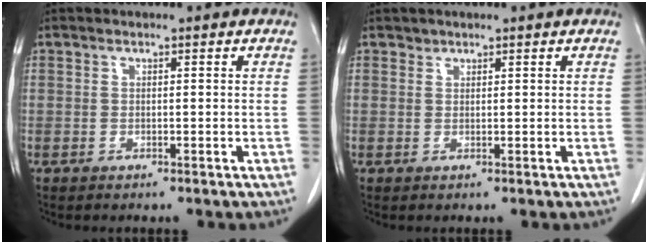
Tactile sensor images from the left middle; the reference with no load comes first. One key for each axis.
{"total": 0.7, "fx": 0.6, "fy": 0.2, "fz": -0.1, "tx": 0.002, "ty": -0.004, "tz": 0.009}